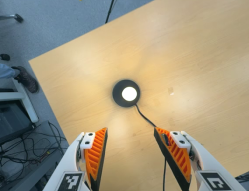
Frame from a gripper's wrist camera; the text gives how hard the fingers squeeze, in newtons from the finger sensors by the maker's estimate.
{"total": 0.0}